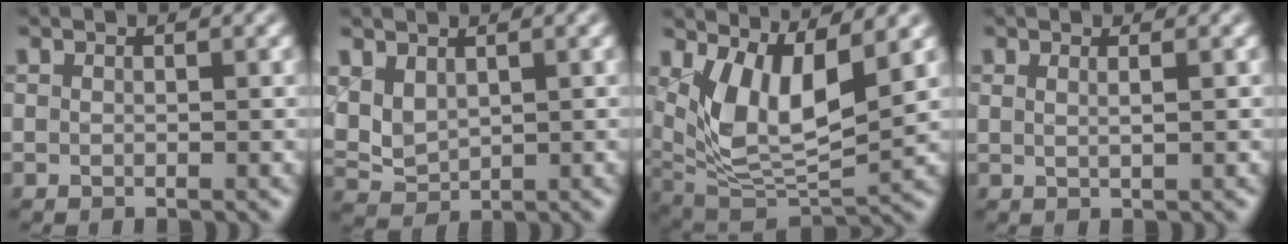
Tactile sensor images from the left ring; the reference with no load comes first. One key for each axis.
{"total": 3.0, "fx": 1.2, "fy": 1.9, "fz": 1.9, "tx": -0.050, "ty": -0.001, "tz": 0.030}
{"total": 7.8, "fx": 2.5, "fy": 3.4, "fz": 6.6, "tx": -0.131, "ty": -0.021, "tz": 0.053}
{"total": 1.4, "fx": 0.6, "fy": 0.6, "fz": 1.1, "tx": -0.009, "ty": -0.002, "tz": 0.003}